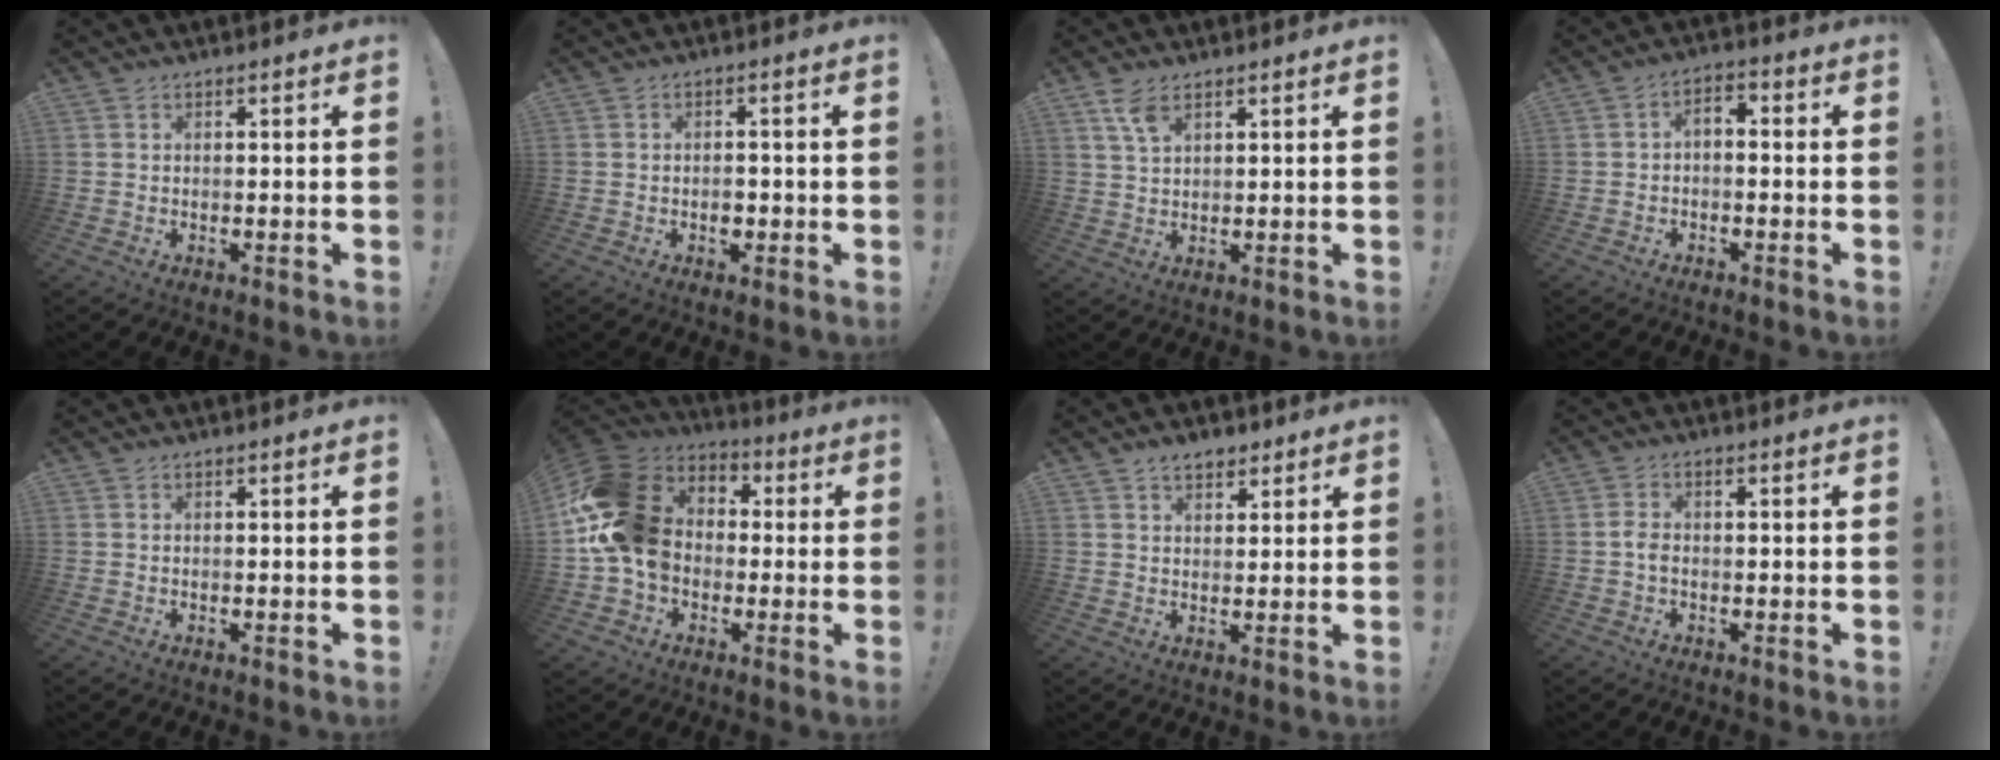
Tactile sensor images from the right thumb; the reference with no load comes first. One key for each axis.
{"total": 2.8, "fx": -1.1, "fy": 1.9, "fz": 1.8, "tx": -0.016, "ty": 0.001, "tz": -0.022}
{"total": 5.2, "fx": 3.2, "fy": 2.1, "fz": 3.5, "tx": -0.067, "ty": -0.012, "tz": 0.060}
{"total": 3.4, "fx": -1.8, "fy": 1.7, "fz": 2.4, "tx": -0.047, "ty": 0.004, "tz": -0.036}
{"total": 0.0}
{"total": 20.0, "fx": 0.8, "fy": 15.8, "fz": 12.1, "tx": -0.211, "ty": 0.010, "tz": 0.025}
{"total": 4.6, "fx": 3.2, "fy": 2.9, "fz": 1.7, "tx": -0.012, "ty": -0.015, "tz": 0.056}
{"total": 2.2, "fx": -0.3, "fy": 1.0, "fz": 1.9, "tx": -0.041, "ty": 0.004, "tz": -0.007}